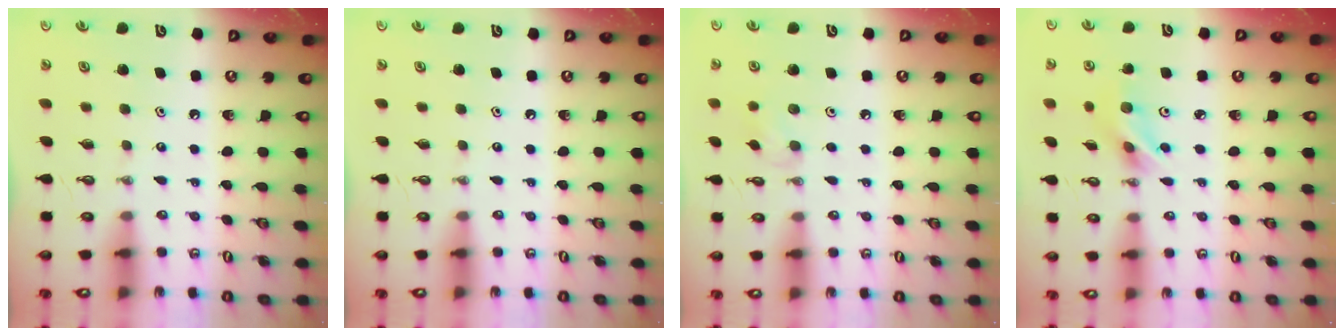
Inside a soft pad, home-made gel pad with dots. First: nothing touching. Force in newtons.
{"total": 0.0}
{"total": 5.5, "press": 5.4, "slide": 1.1}
{"total": 8.0, "press": 6.5, "slide": 4.5}